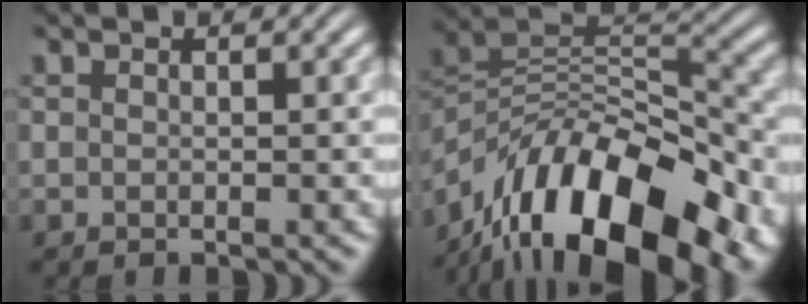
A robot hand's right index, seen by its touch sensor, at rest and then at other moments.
{"total": 15.9, "force": [-4.9, 10.1, 11.3], "torque": [-0.192, -0.036, -0.064]}